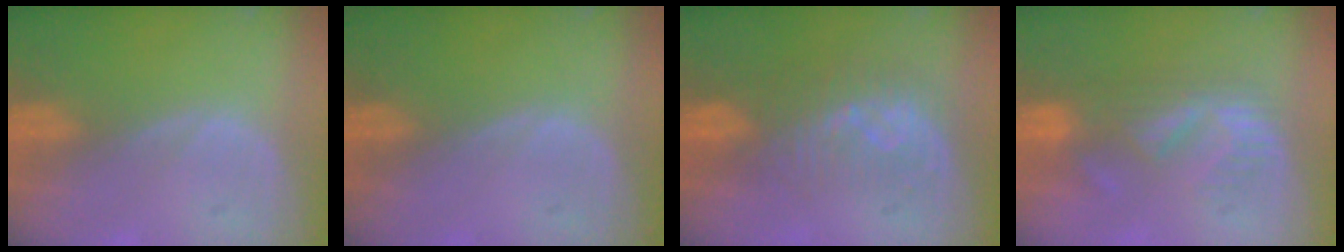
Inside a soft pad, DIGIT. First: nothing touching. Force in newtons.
{"total": 0.0}
{"total": 8.2, "press": 7.3, "slide": 3.7}
{"total": 6.0, "press": 5.8, "slide": 1.5}